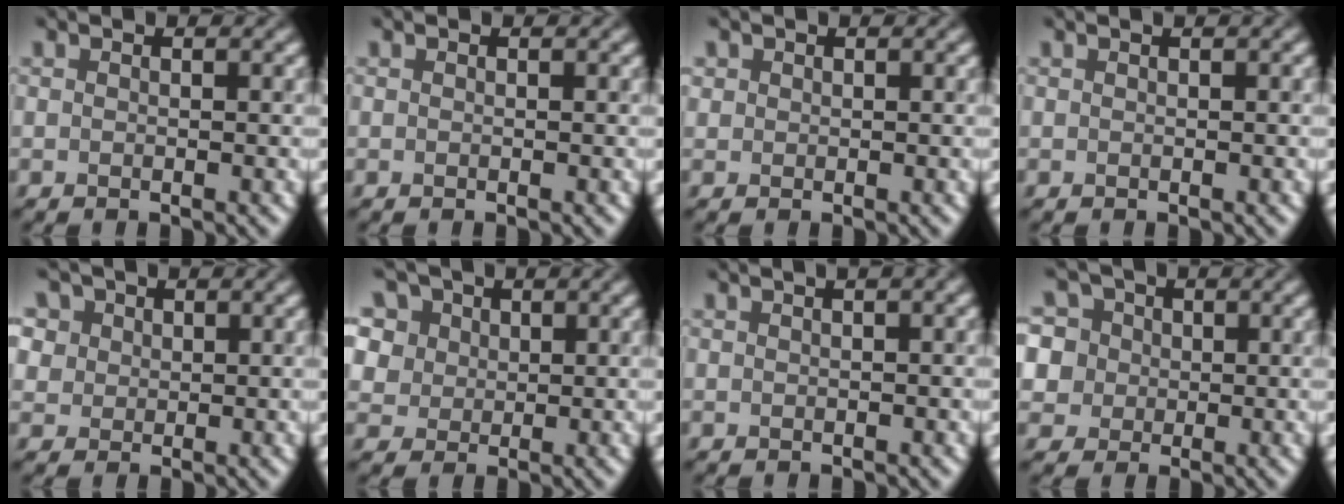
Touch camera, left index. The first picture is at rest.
{"total": 0.0}
{"total": 0.6, "force": [0.3, 0.6, 0.0], "torque": [0.006, -0.002, 0.007]}
{"total": 0.8, "force": [0.4, 0.2, 0.6], "torque": [-0.006, 0.008, 0.003]}
{"total": 6.0, "force": [3.2, 4.5, 2.4], "torque": [-0.067, 0.014, 0.047]}
{"total": 10.3, "force": [5.7, 7.3, 4.5], "torque": [-0.110, 0.026, 0.081]}
{"total": 4.2, "force": [2.0, 1.9, 3.2], "torque": [-0.018, 0.031, 0.007]}
{"total": 9.4, "force": [4.1, 7.4, 4.1], "torque": [-0.081, 0.034, 0.042]}